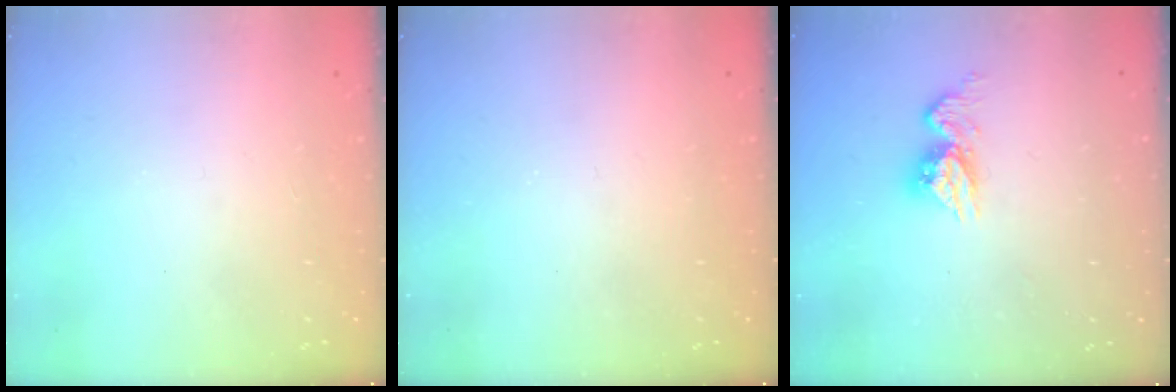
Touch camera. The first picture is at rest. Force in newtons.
{"total": 0.0}
{"total": 9.3, "press": 9.3, "slide": 0.9}